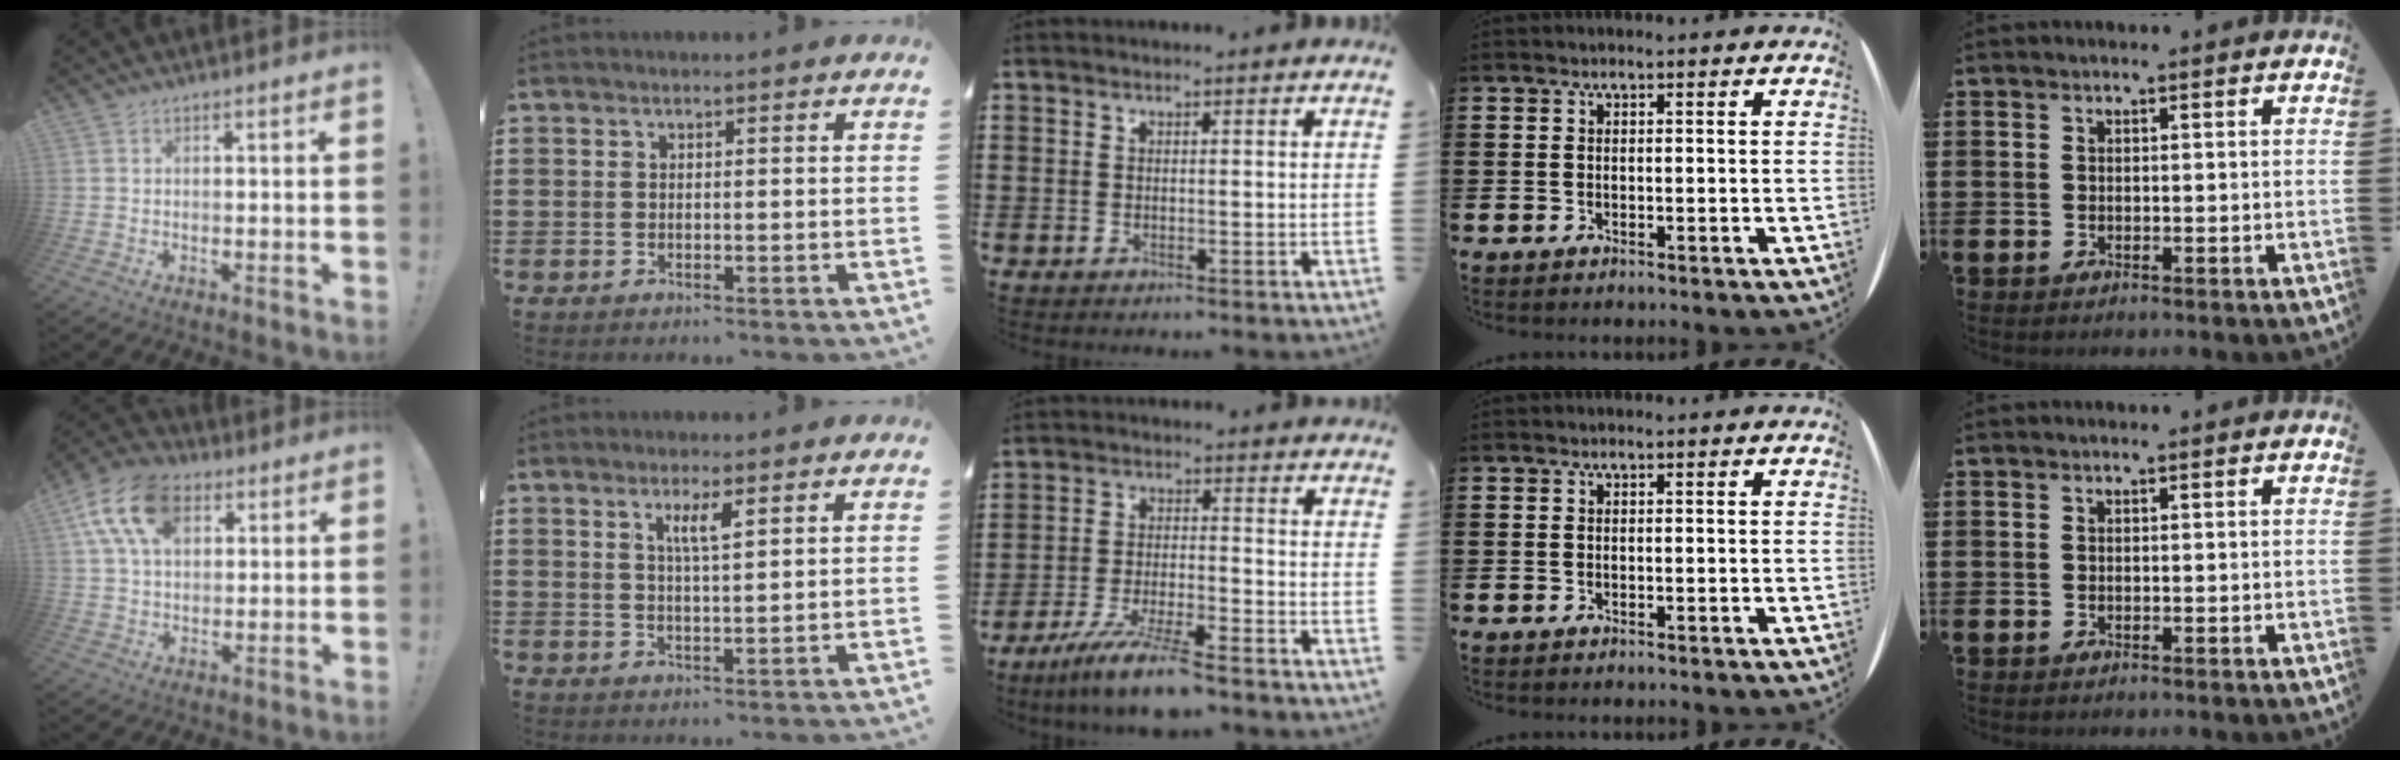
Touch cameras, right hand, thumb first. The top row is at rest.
{"thumb": {"total": 16.1, "force": [6.7, 10.4, 10.2], "torque": [-0.171, -0.014, 0.126]}, "index": {"total": 3.5, "force": [1.7, 0.7, 3.0], "torque": [-0.064, 0.004, 0.026]}, "middle": {"total": 7.8, "force": [-6.6, 0.0, 4.2], "torque": [-0.085, -0.008, -0.125]}}